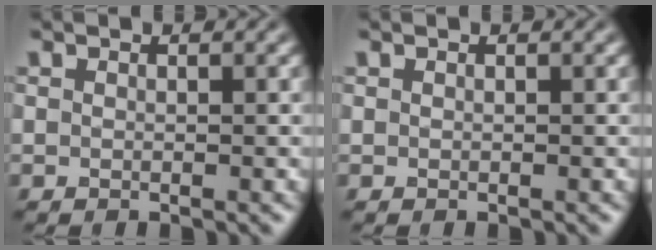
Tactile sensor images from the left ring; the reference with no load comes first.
{"total": 0.0}